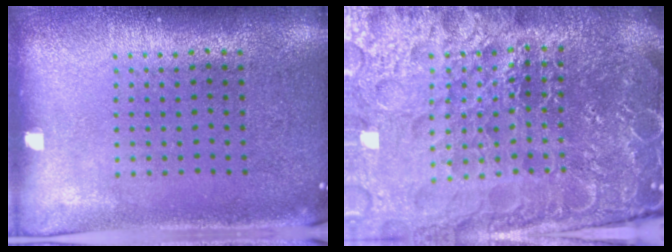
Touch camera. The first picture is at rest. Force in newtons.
{"total": 5.5, "press": 5.1, "slide": 2.2}